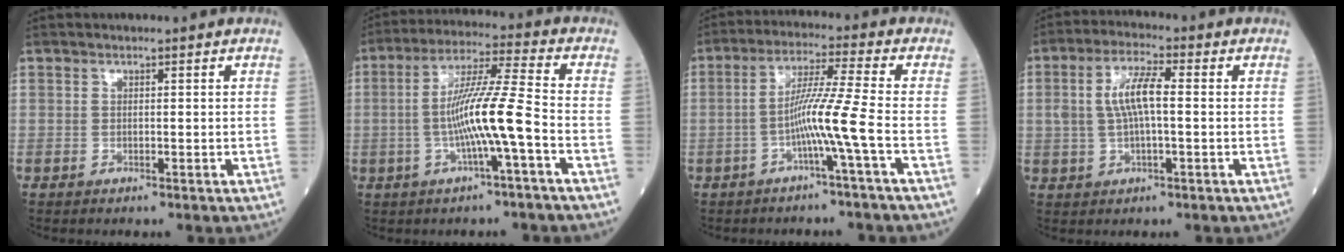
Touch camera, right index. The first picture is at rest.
{"total": 10.3, "force": [-2.3, -0.7, 10.0], "torque": [-0.191, 0.010, -0.042]}
{"total": 7.4, "force": [-2.4, -2.1, 6.7], "torque": [-0.130, 0.010, -0.046]}
{"total": 6.6, "force": [0.7, 1.7, 6.3], "torque": [-0.136, 0.016, 0.016]}